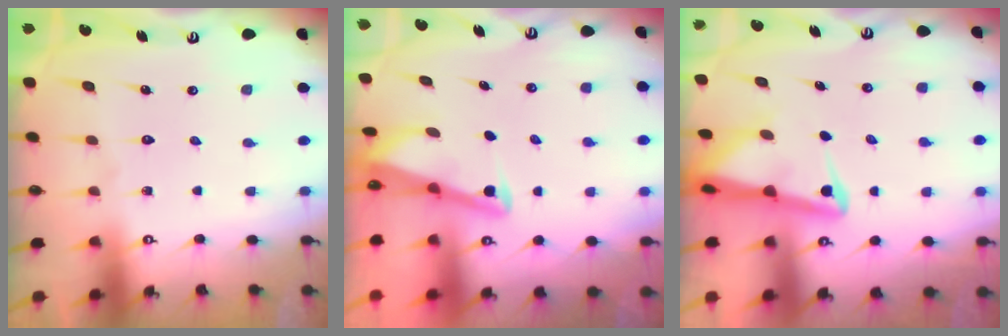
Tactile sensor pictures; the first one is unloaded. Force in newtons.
{"total": 2.8, "press": 2.8, "slide": 0.4}
{"total": 3.6, "press": 3.6, "slide": 0.5}